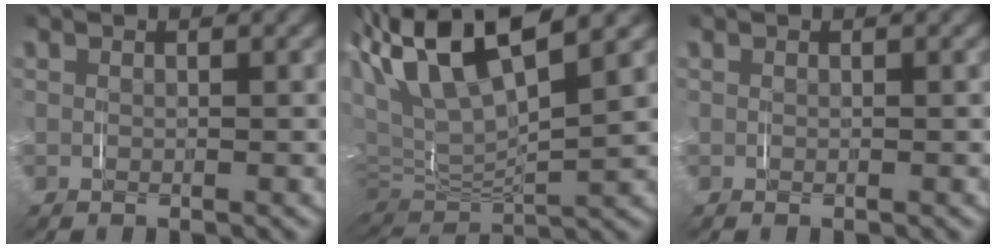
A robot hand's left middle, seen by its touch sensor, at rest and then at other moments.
{"total": 11.4, "force": [4.5, 6.3, 8.4], "torque": [-0.188, 0.006, 0.070]}
{"total": 0.0}